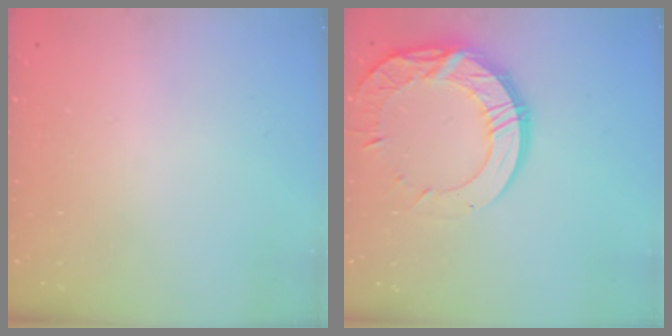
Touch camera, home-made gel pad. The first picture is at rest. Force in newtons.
{"total": 15.9, "press": 15.8, "slide": 1.4}